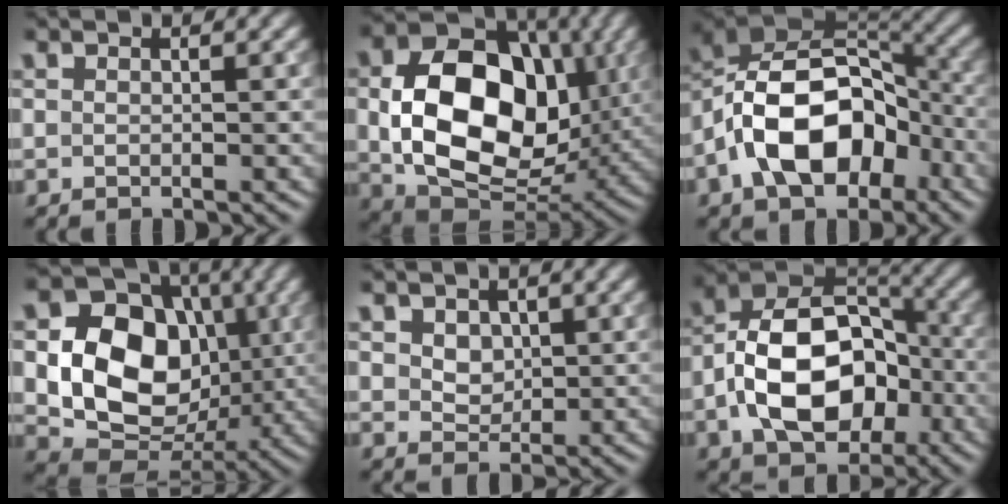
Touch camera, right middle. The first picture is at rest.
{"total": 13.9, "force": [0.5, 9.9, 9.7], "torque": [-0.165, -0.013, 0.017]}
{"total": 12.8, "force": [-4.6, 7.6, 9.2], "torque": [-0.152, 0.008, -0.093]}
{"total": 12.7, "force": [0.6, 10.3, 7.4], "torque": [-0.126, -0.011, 0.007]}
{"total": 2.8, "force": [1.2, 2.0, 1.5], "torque": [-0.035, -0.001, 0.026]}
{"total": 12.1, "force": [-2.8, 7.8, 8.8], "torque": [-0.148, 0.008, -0.060]}